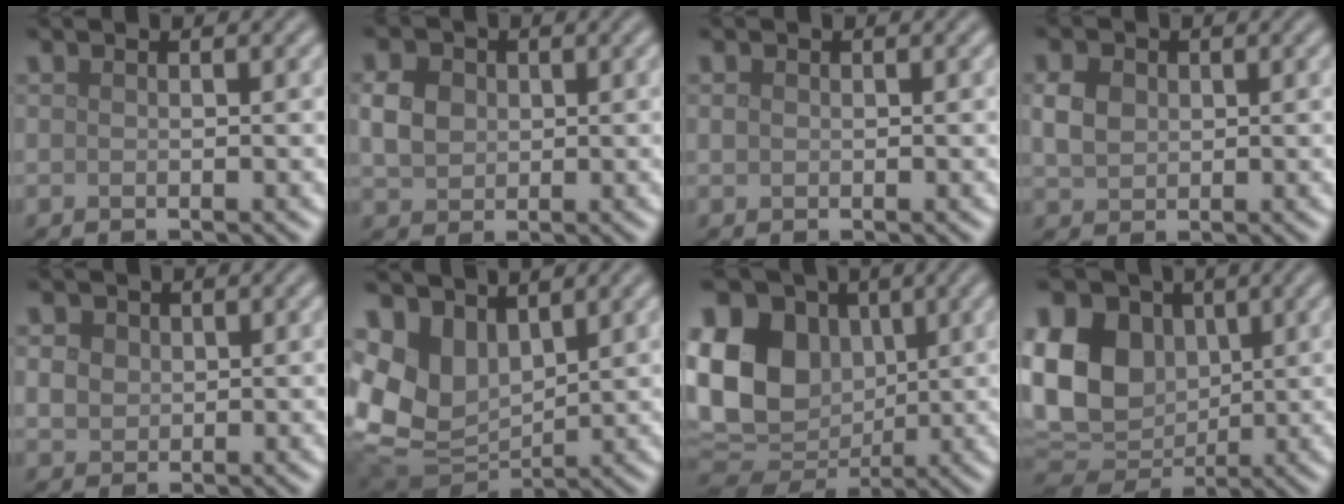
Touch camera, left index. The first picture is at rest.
{"total": 3.3, "force": [0.5, 2.7, 1.8], "torque": [-0.041, 0.001, 0.008]}
{"total": 0.6, "force": [0.1, 0.5, 0.2], "torque": [-0.003, 0.000, 0.002]}
{"total": 2.8, "force": [0.5, 2.3, 1.5], "torque": [-0.036, 0.002, 0.008]}
{"total": 2.2, "force": [0.6, 1.9, 0.9], "torque": [-0.021, 0.000, 0.014]}
{"total": 8.4, "force": [2.7, 6.2, 5.0], "torque": [-0.133, -0.013, 0.059]}
{"total": 14.8, "force": [2.3, 11.5, 8.9], "torque": [-0.191, 0.013, 0.035]}
{"total": 13.1, "force": [2.5, 10.1, 7.9], "torque": [-0.174, 0.016, 0.039]}